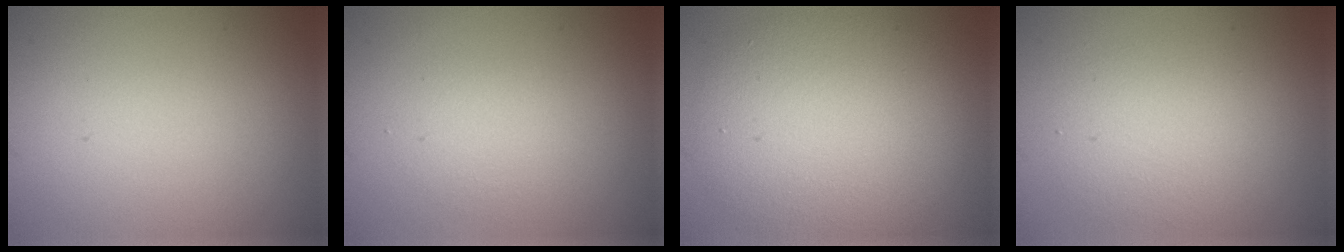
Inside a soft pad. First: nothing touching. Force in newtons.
{"total": 1.9, "press": 1.9, "slide": 0.1}
{"total": 8.5, "press": 8.4, "slide": 0.6}
{"total": 2.0, "press": 2.0, "slide": 0.2}